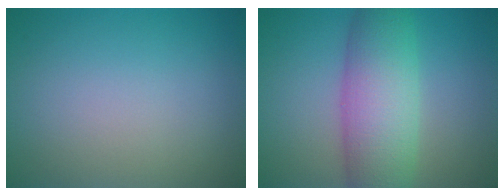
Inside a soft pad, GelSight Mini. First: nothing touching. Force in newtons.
{"total": 7.8, "press": 7.8, "slide": 0.1}